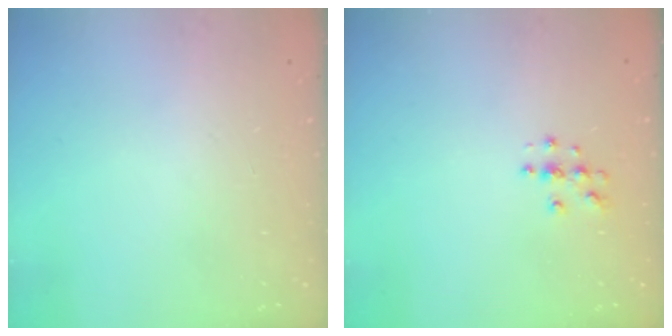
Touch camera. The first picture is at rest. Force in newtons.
{"total": 3.6, "press": 3.6, "slide": 0.4}